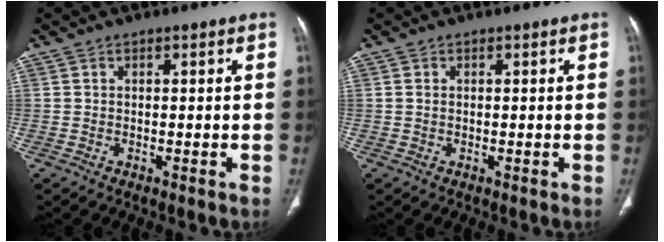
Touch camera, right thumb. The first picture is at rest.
{"total": 0.7, "force": [0.1, 0.5, 0.5], "torque": [-0.014, 0.002, 0.003]}